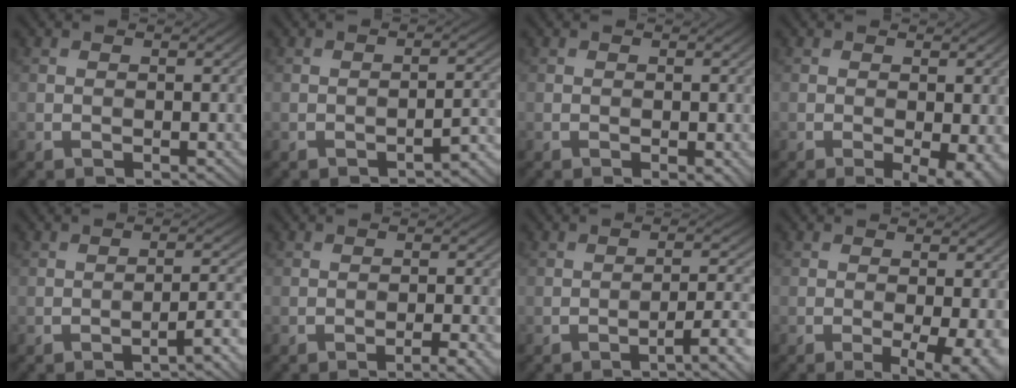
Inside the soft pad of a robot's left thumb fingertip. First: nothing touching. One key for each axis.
{"total": 2.8, "fx": -2.4, "fy": 0.4, "fz": 1.5, "tx": -0.014, "ty": 0.015, "tz": -0.033}
{"total": 0.9, "fx": -0.3, "fy": 0.3, "fz": 0.8, "tx": -0.015, "ty": -0.005, "tz": -0.004}
{"total": 3.5, "fx": -0.9, "fy": 1.2, "fz": 3.1, "tx": -0.045, "ty": -0.006, "tz": -0.012}
{"total": 3.6, "fx": -2.5, "fy": 0.5, "fz": 2.5, "tx": -0.032, "ty": 0.019, "tz": -0.042}
{"total": 2.9, "fx": -1.9, "fy": 0.2, "fz": 2.2, "tx": -0.033, "ty": 0.009, "tz": -0.033}
{"total": 3.3, "fx": -2.0, "fy": 0.3, "fz": 2.6, "tx": -0.043, "ty": 0.015, "tz": -0.041}
{"total": 3.9, "fx": -1.1, "fy": 0.9, "fz": 3.6, "tx": -0.056, "ty": -0.007, "tz": -0.016}